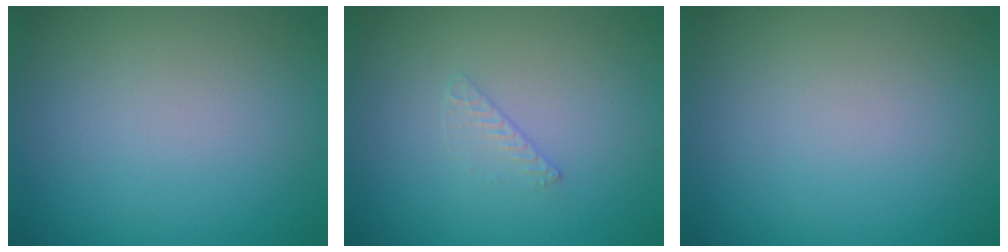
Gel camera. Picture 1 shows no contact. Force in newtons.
{"total": 0.6, "press": 0.3, "slide": 0.5}
{"total": 0.0}